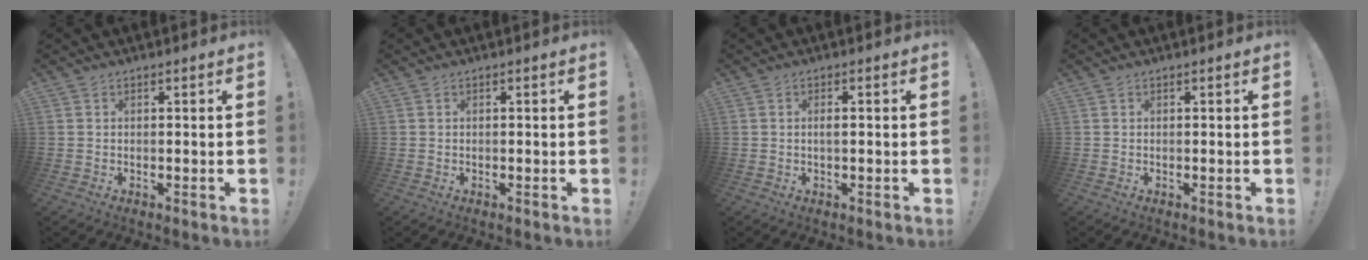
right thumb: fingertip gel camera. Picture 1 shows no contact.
{"total": 0.0}
{"total": 1.7, "force": [-0.3, 0.2, 1.7], "torque": [-0.029, 0.001, -0.007]}
{"total": 0.0}